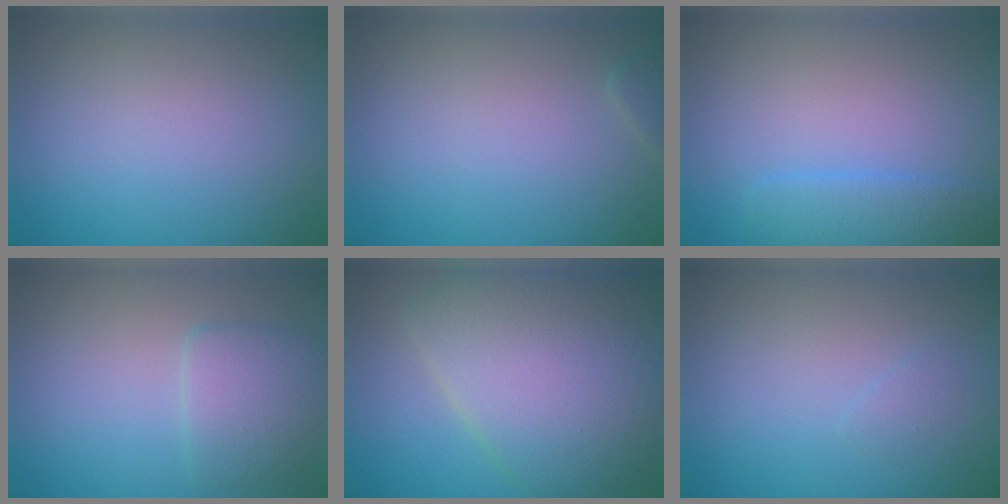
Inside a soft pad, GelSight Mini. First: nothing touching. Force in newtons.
{"total": 0.8, "press": 0.8, "slide": 0.0}
{"total": 2.8, "press": 2.8, "slide": 0.1}
{"total": 2.8, "press": 2.8, "slide": 0.3}
{"total": 9.6, "press": 9.6, "slide": 0.4}
{"total": 0.7, "press": 0.7, "slide": 0.1}